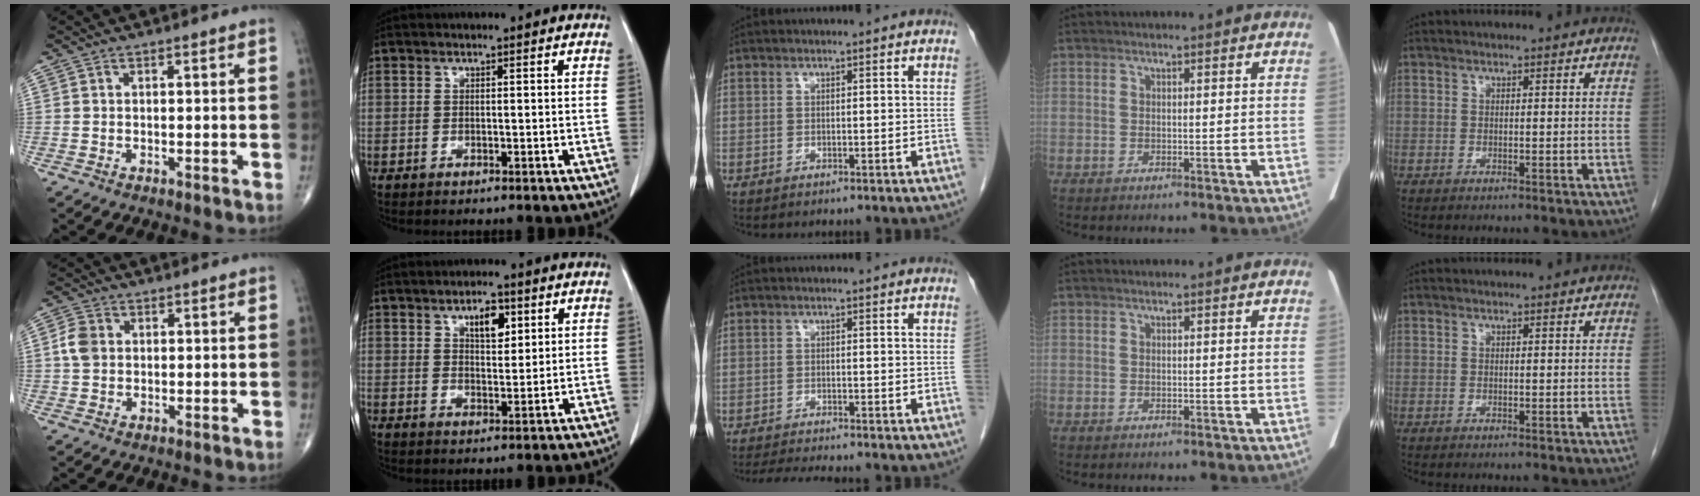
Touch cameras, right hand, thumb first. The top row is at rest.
{"thumb": {"total": 4.2, "force": [0.5, 3.3, 2.4], "torque": [-0.046, 0.006, 0.005]}, "index": {"total": 5.0, "force": [2.4, 2.1, 3.8], "torque": [-0.062, -0.001, 0.041]}, "middle": {"total": 5.7, "force": [-5.2, 0.1, 2.1], "torque": [-0.033, -0.016, -0.083]}}